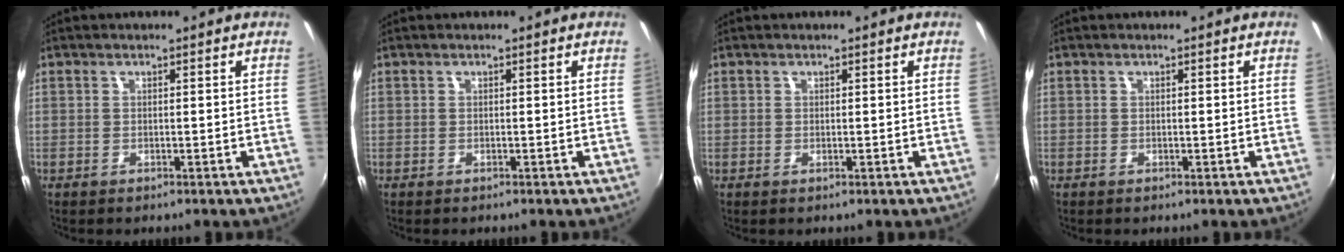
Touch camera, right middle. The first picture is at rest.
{"total": 0.0}
{"total": 0.0}
{"total": 0.0}